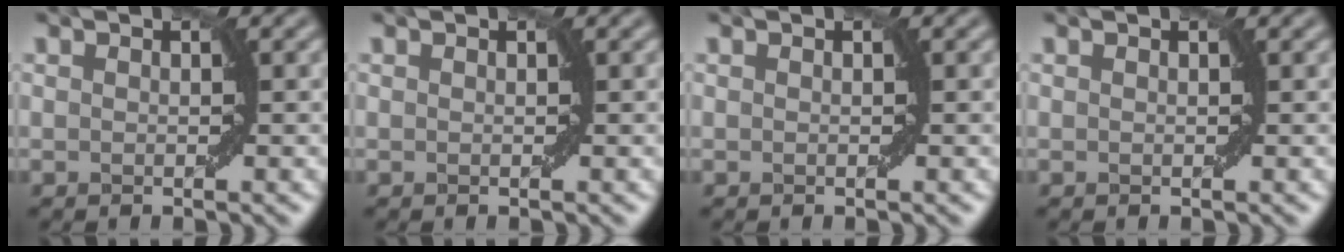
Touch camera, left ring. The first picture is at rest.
{"total": 0.0}
{"total": 0.0}
{"total": 0.0}